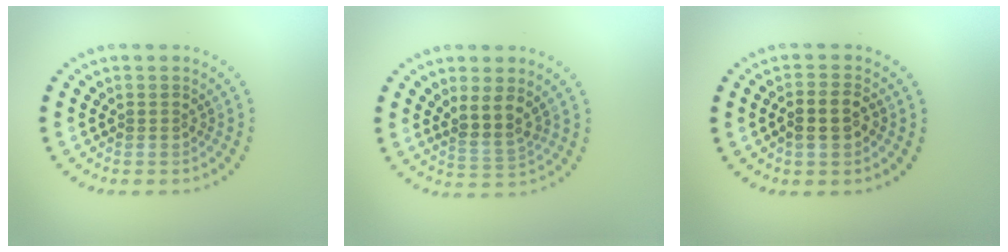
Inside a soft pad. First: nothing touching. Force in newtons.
{"total": 2.7, "press": 2.2, "slide": 1.5}
{"total": 2.7, "press": 2.7, "slide": 0.6}